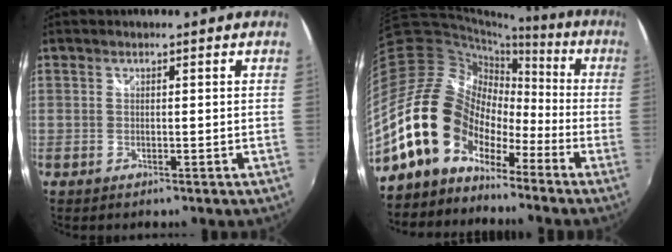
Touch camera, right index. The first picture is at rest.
{"total": 16.1, "force": [-10.3, 10.4, 6.7], "torque": [-0.129, 0.020, -0.198]}